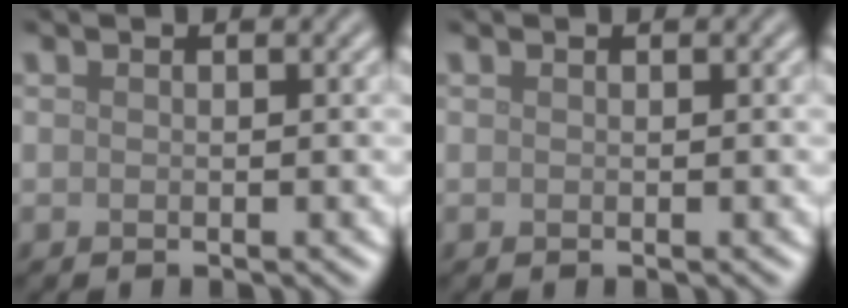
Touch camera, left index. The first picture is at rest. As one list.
[{"total": 0.0}]